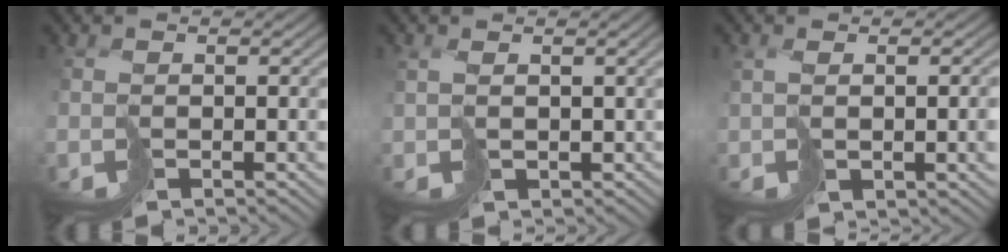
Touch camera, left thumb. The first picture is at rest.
{"total": 2.6, "force": [1.1, 1.3, 2.0], "torque": [-0.047, -0.002, 0.030]}
{"total": 4.3, "force": [0.7, 1.8, 3.9], "torque": [-0.076, -0.007, 0.027]}